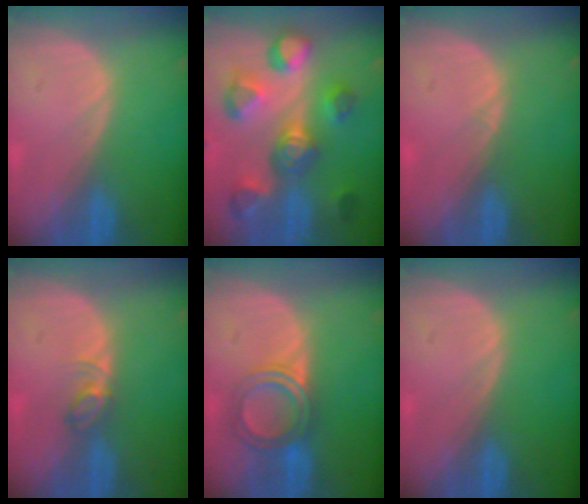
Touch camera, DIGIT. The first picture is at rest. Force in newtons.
{"total": 10.7, "press": 10.0, "slide": 3.7}
{"total": 0.5, "press": 0.4, "slide": 0.4}
{"total": 2.5, "press": 2.5, "slide": 0.4}
{"total": 5.1, "press": 5.1, "slide": 0.3}
{"total": 0.0}